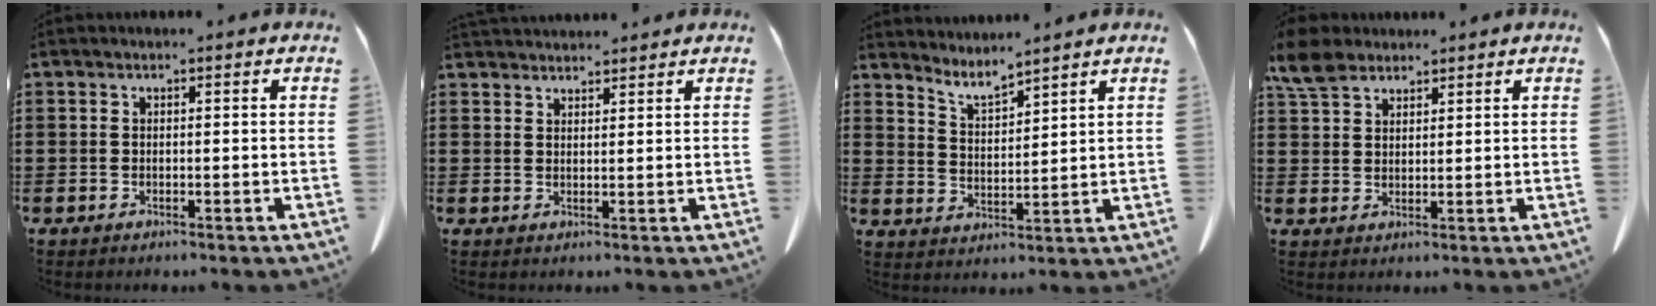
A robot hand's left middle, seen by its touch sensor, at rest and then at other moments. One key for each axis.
{"total": 2.4, "fx": 2.4, "fy": 0.2, "fz": 0.0, "tx": -0.006, "ty": -0.005, "tz": 0.046}
{"total": 3.8, "fx": 3.7, "fy": -0.3, "fz": 0.8, "tx": -0.029, "ty": -0.022, "tz": 0.066}
{"total": 5.8, "fx": 4.3, "fy": 2.8, "fz": 2.7, "tx": -0.068, "ty": -0.001, "tz": 0.079}